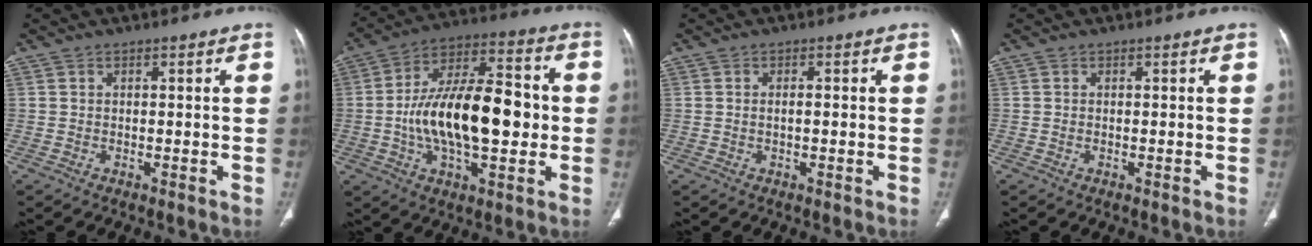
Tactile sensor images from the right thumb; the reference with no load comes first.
{"total": 20.6, "force": [-1.3, 9.6, 18.2], "torque": [-0.300, 0.029, -0.021]}
{"total": 1.0, "force": [0.0, 0.3, 0.9], "torque": [-0.023, 0.006, 0.003]}
{"total": 0.0}